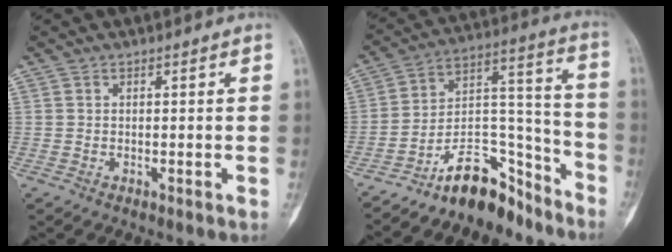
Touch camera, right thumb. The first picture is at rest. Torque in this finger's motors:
{"motor_torque": [2.18, 0.52, 0.92, -1.40, 0.07]}